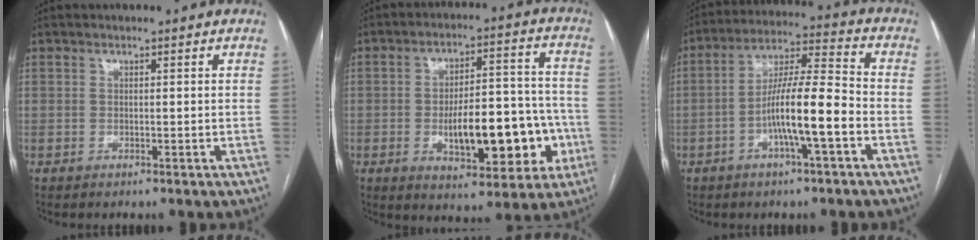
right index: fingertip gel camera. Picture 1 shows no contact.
{"total": 15.5, "force": [-3.9, 6.1, 13.8], "torque": [-0.194, 0.026, -0.046]}
{"total": 11.2, "force": [-3.8, 0.8, 10.5], "torque": [-0.193, 0.014, -0.067]}